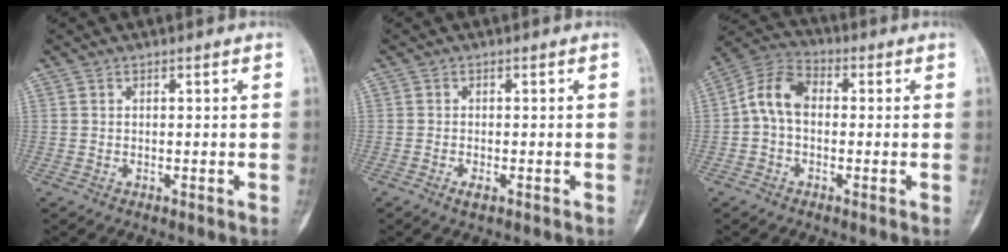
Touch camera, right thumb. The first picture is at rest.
{"total": 1.4, "force": [-0.7, 0.5, 1.1], "torque": [-0.022, 0.000, -0.015]}
{"total": 8.3, "force": [-0.2, 5.7, 6.0], "torque": [-0.104, 0.028, -0.018]}